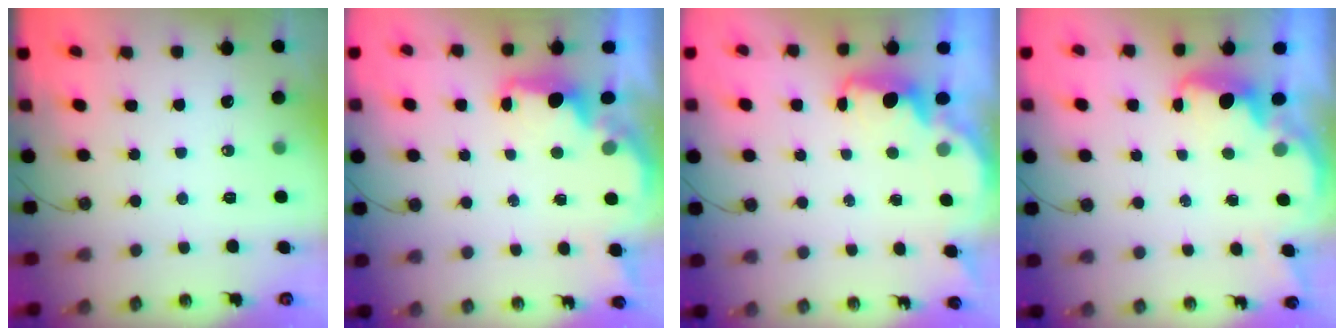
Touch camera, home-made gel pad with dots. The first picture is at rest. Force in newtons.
{"total": 2.0, "press": 1.8, "slide": 0.7}
{"total": 1.8, "press": 1.7, "slide": 0.7}
{"total": 1.7, "press": 1.6, "slide": 0.6}